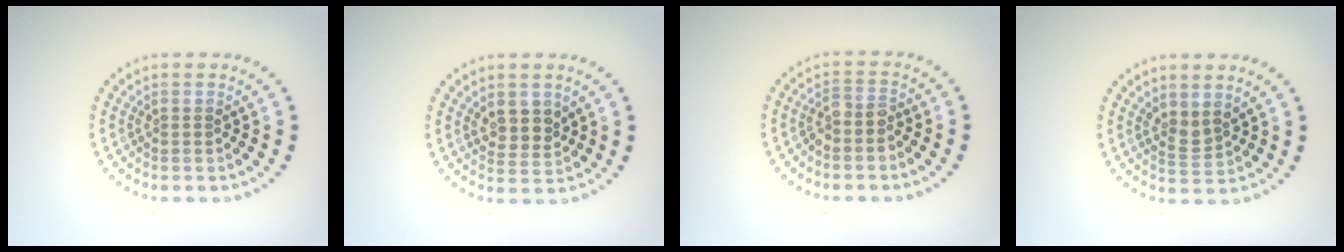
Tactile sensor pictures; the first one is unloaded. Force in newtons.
{"total": 2.4, "press": 2.2, "slide": 1.0}
{"total": 1.9, "press": 1.6, "slide": 1.0}
{"total": 1.9, "press": 1.4, "slide": 1.3}